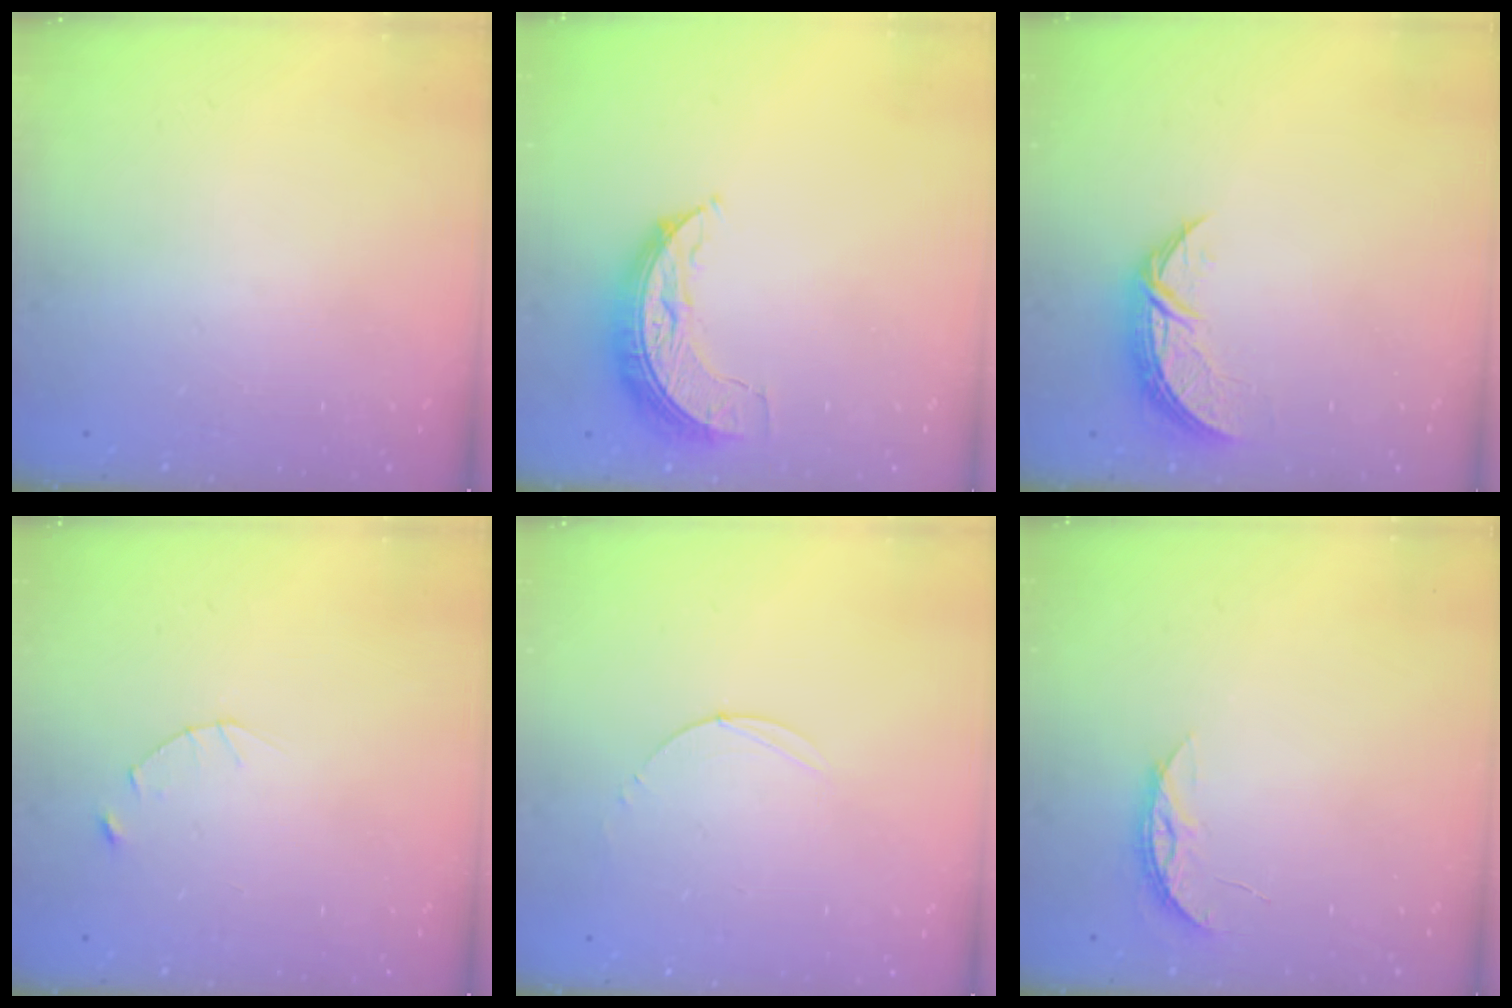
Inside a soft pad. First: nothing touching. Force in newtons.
{"total": 8.3, "press": 8.3, "slide": 0.5}
{"total": 7.3, "press": 7.3, "slide": 0.5}
{"total": 2.5, "press": 2.4, "slide": 0.3}
{"total": 2.8, "press": 2.8, "slide": 0.3}
{"total": 4.5, "press": 4.5, "slide": 0.4}